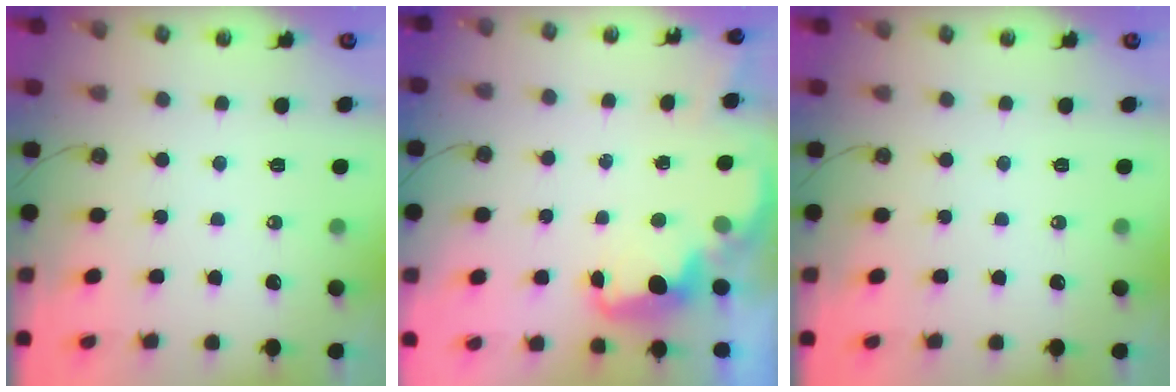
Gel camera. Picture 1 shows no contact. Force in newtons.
{"total": 2.1, "press": 2.0, "slide": 0.6}
{"total": 0.0}